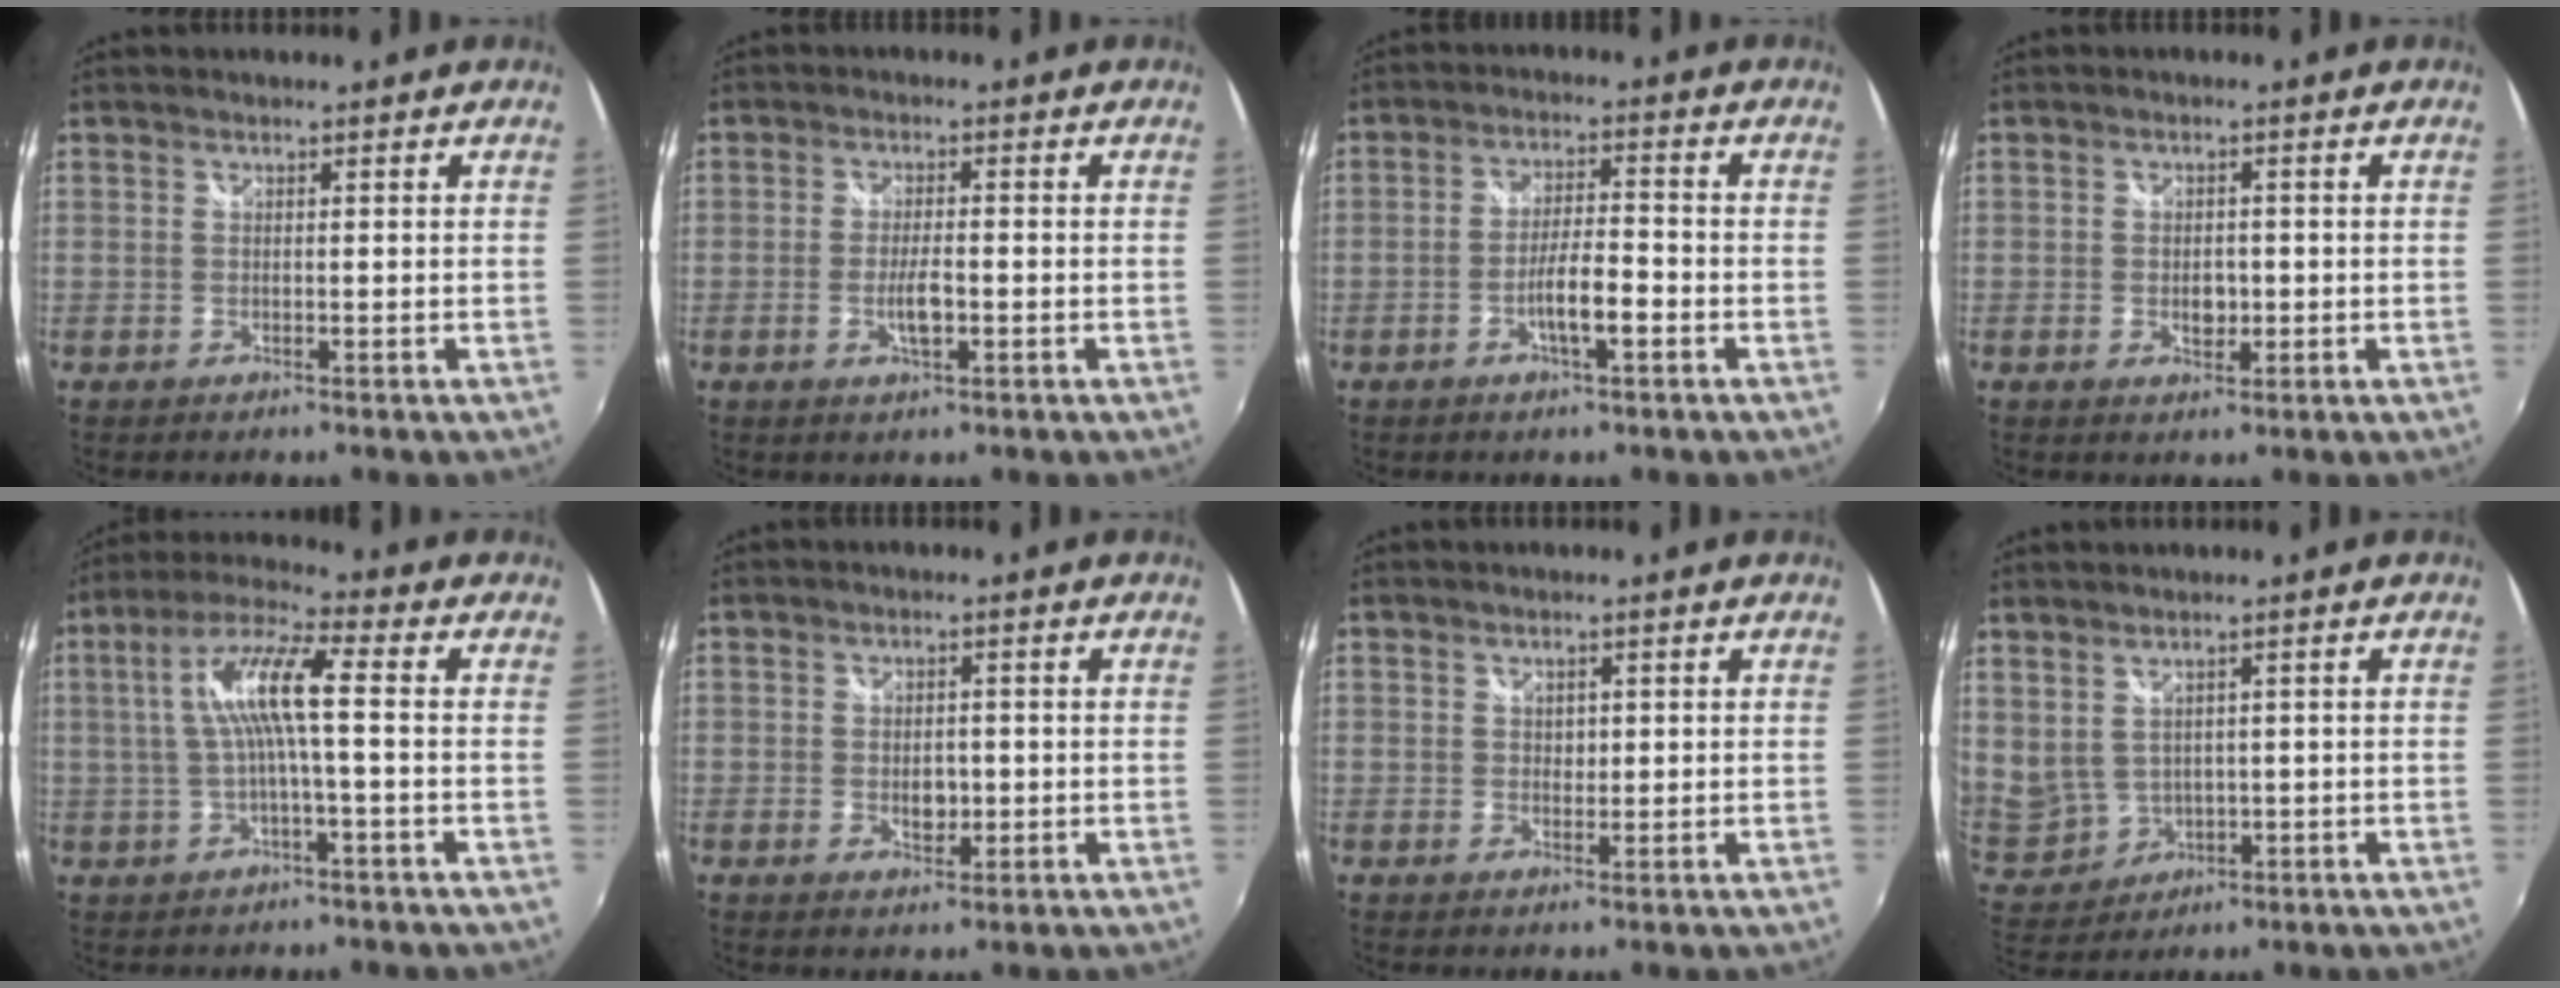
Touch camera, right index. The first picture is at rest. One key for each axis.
{"total": 4.1, "fx": -1.3, "fy": 1.1, "fz": 3.7, "tx": -0.074, "ty": -0.004, "tz": -0.024}
{"total": 5.9, "fx": -2.6, "fy": 1.1, "fz": 5.2, "tx": -0.098, "ty": 0.002, "tz": -0.042}
{"total": 3.0, "fx": -0.6, "fy": 2.1, "fz": 2.0, "tx": -0.033, "ty": -0.001, "tz": -0.010}
{"total": 9.0, "fx": 0.0, "fy": 0.7, "fz": 8.9, "tx": -0.178, "ty": 0.015, "tz": 0.004}
{"total": 3.2, "fx": -0.5, "fy": 2.2, "fz": 2.2, "tx": -0.036, "ty": -0.002, "tz": -0.009}
{"total": 1.1, "fx": 0.4, "fy": 1.0, "fz": 0.3, "tx": 0.001, "ty": 0.001, "tz": 0.008}
{"total": 8.6, "fx": 3.2, "fy": 6.5, "fz": 4.5, "tx": -0.104, "ty": -0.005, "tz": 0.091}